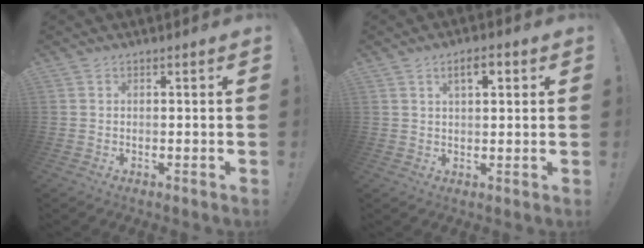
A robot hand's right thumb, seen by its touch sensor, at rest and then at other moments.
{"total": 4.8, "force": [2.2, 1.8, 3.8], "torque": [-0.057, -0.001, 0.032]}